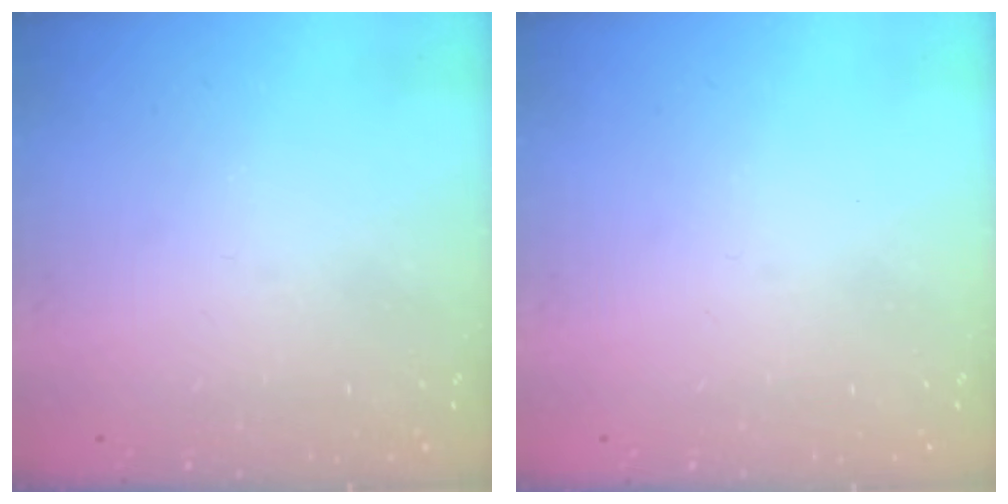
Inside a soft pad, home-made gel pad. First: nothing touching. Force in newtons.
{"total": 0.0}